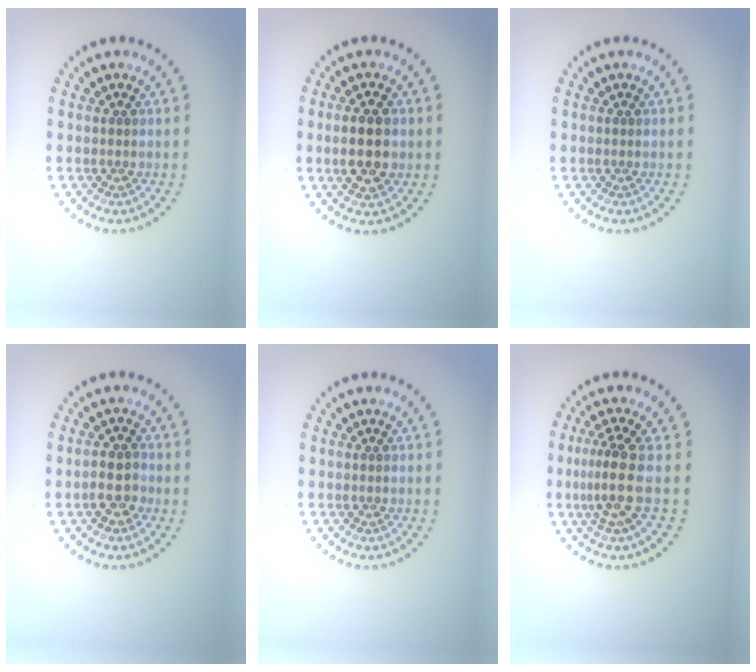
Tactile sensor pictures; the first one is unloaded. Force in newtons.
{"total": 4.2, "press": 4.2, "slide": 0.0}
{"total": 0.0}
{"total": 2.2, "press": 2.0, "slide": 0.8}
{"total": 0.0}
{"total": 3.2, "press": 2.4, "slide": 2.2}